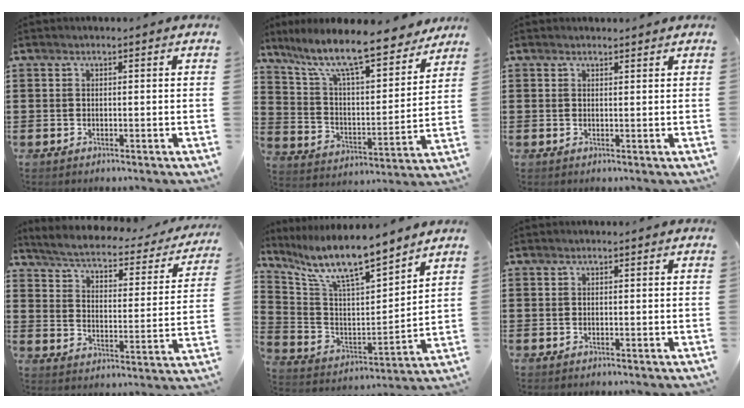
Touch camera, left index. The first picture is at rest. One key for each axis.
{"total": 11.4, "fx": 9.6, "fy": 1.2, "fz": 5.9, "tx": -0.152, "ty": -0.060, "tz": 0.163}
{"total": 1.0, "fx": 1.0, "fy": 0.1, "fz": 0.2, "tx": -0.005, "ty": 0.000, "tz": 0.019}
{"total": 3.4, "fx": 3.2, "fy": 0.2, "fz": 1.3, "tx": -0.045, "ty": -0.027, "tz": 0.044}
{"total": 9.9, "fx": 8.4, "fy": 1.6, "fz": 5.0, "tx": -0.134, "ty": -0.051, "tz": 0.142}
{"total": 0.0}